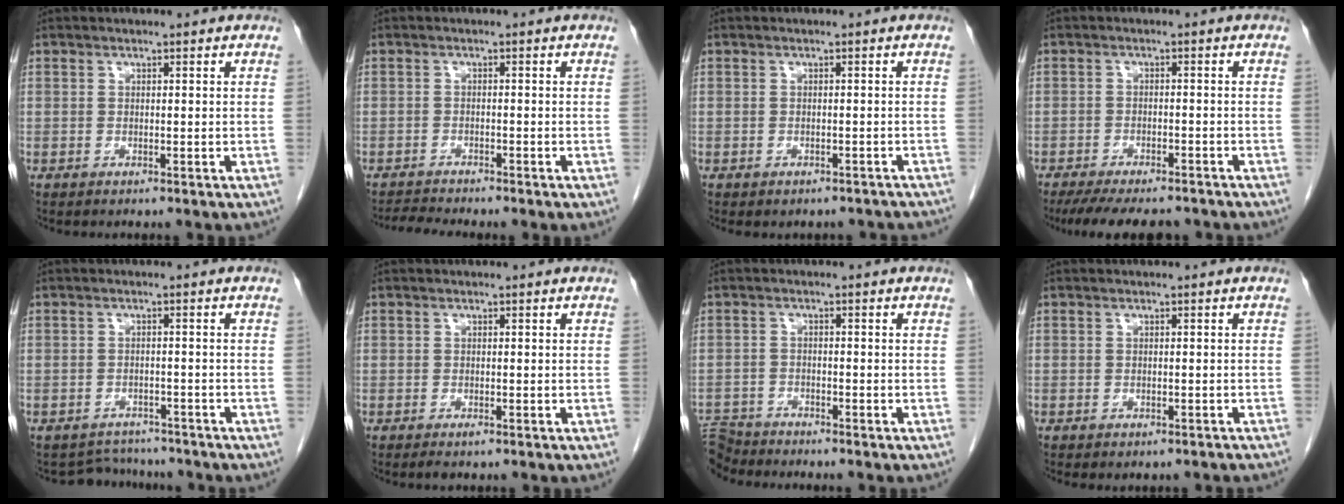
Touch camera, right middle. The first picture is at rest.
{"total": 2.4, "force": [-2.2, -0.8, 0.3], "torque": [-0.011, -0.014, -0.041]}
{"total": 4.4, "force": [-3.7, 1.9, 1.2], "torque": [-0.010, 0.006, -0.037]}
{"total": 11.7, "force": [-10.0, 3.2, 5.1], "torque": [-0.086, -0.009, -0.137]}
{"total": 4.2, "force": [-3.9, 1.3, -0.8], "torque": [0.006, 0.009, -0.054]}
{"total": 0.7, "force": [-0.5, 0.1, 0.5], "torque": [-0.009, -0.002, -0.007]}
{"total": 5.3, "force": [-5.2, 0.7, -0.3], "torque": [0.007, -0.006, -0.101]}
{"total": 2.8, "force": [-2.3, 1.1, 1.1], "torque": [-0.010, -0.002, -0.024]}